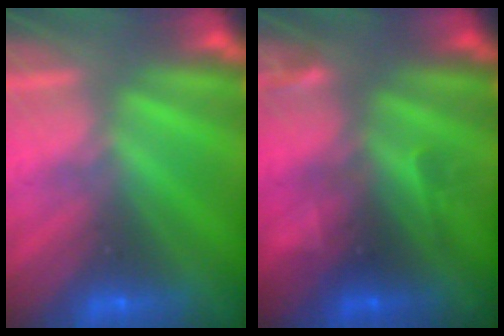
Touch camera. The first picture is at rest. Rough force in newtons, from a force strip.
{"total": 2.4}